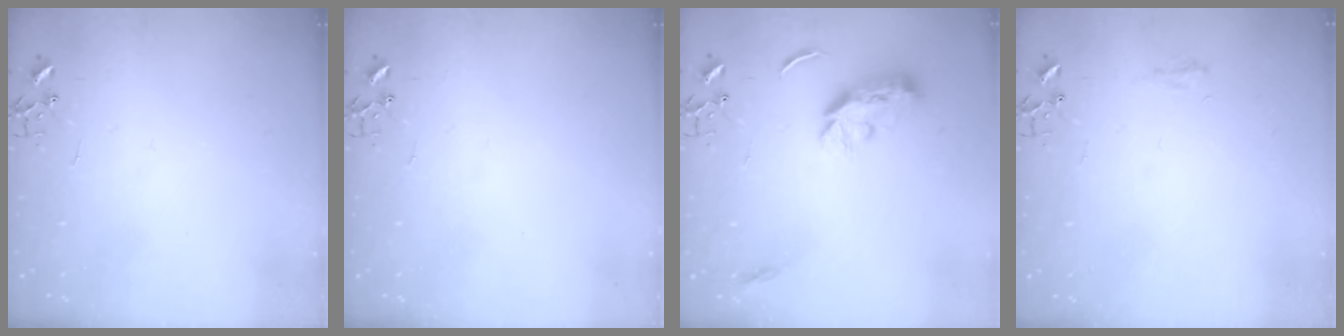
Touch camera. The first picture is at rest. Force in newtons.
{"total": 0.0}
{"total": 9.9, "press": 9.9, "slide": 0.3}
{"total": 6.7, "press": 6.6, "slide": 0.7}